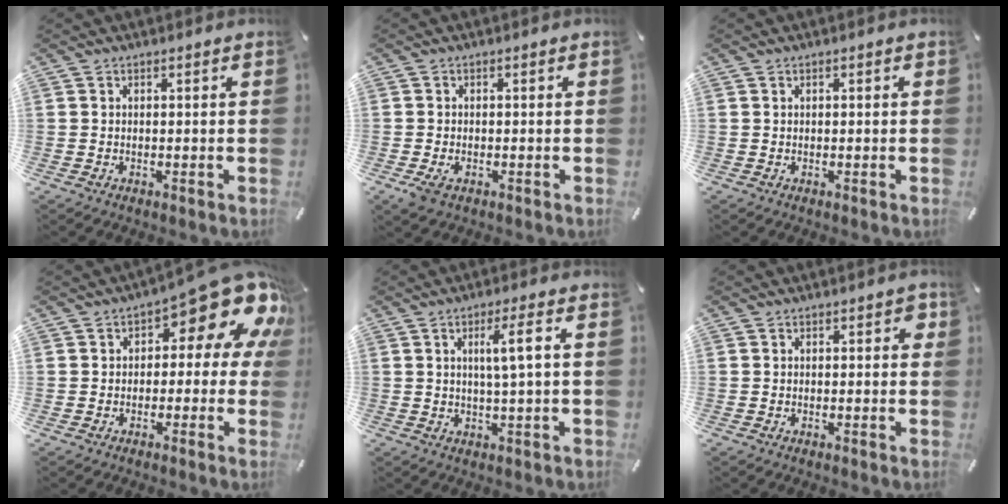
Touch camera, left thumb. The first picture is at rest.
{"total": 2.1, "force": [-0.9, 1.4, 1.3], "torque": [-0.031, -0.001, -0.016]}
{"total": 0.0}
{"total": 15.5, "force": [7.0, 6.6, 12.1], "torque": [-0.151, -0.053, 0.113]}
{"total": 6.4, "force": [1.4, 0.2, 6.2], "torque": [-0.120, 0.000, 0.017]}
{"total": 1.7, "force": [0.3, 1.1, 1.2], "torque": [-0.008, 0.002, -0.001]}